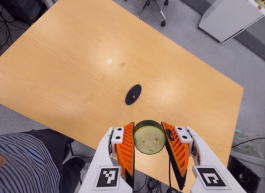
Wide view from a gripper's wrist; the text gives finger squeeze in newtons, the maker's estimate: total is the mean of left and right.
{"total": 9.8, "left": 9.0, "right": 10.5}